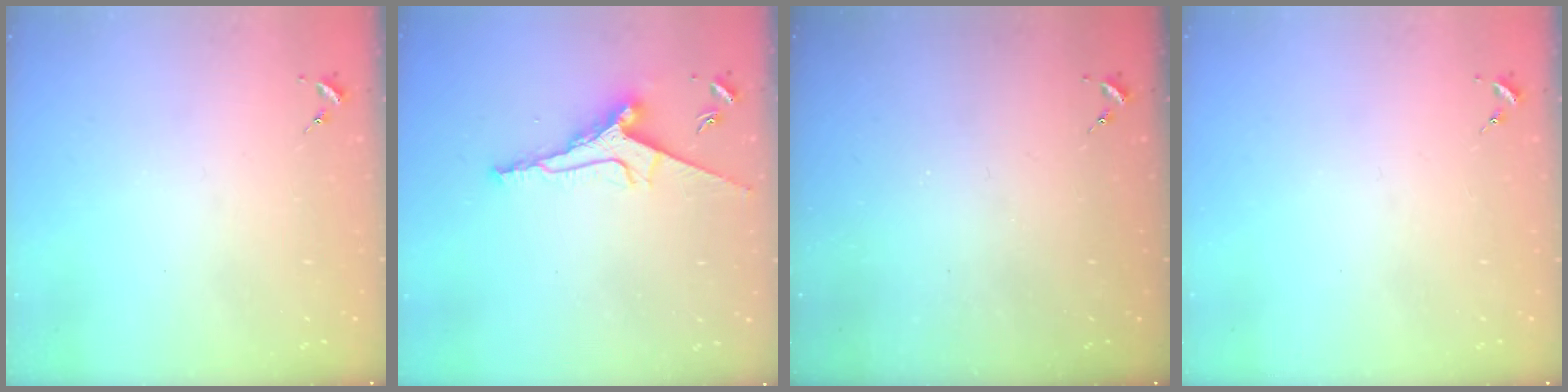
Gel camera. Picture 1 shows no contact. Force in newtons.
{"total": 10.0, "press": 10.0, "slide": 0.3}
{"total": 0.0}
{"total": 0.0}